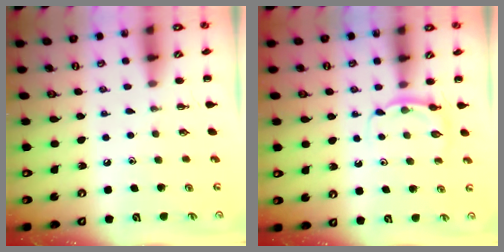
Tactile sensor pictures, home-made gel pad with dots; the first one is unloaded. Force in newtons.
{"total": 4.0, "press": 3.8, "slide": 1.4}